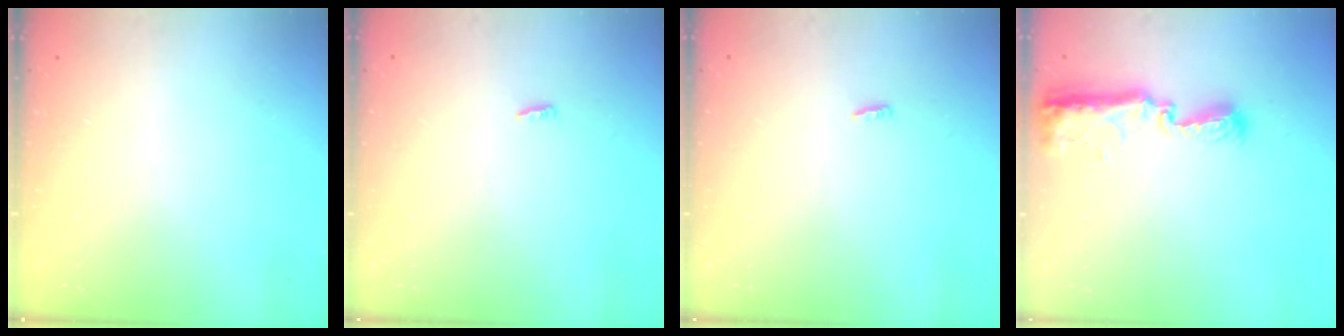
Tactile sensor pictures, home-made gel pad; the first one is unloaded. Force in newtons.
{"total": 2.8, "press": 2.7, "slide": 0.8}
{"total": 2.8, "press": 2.7, "slide": 0.8}
{"total": 9.4, "press": 9.4, "slide": 0.8}